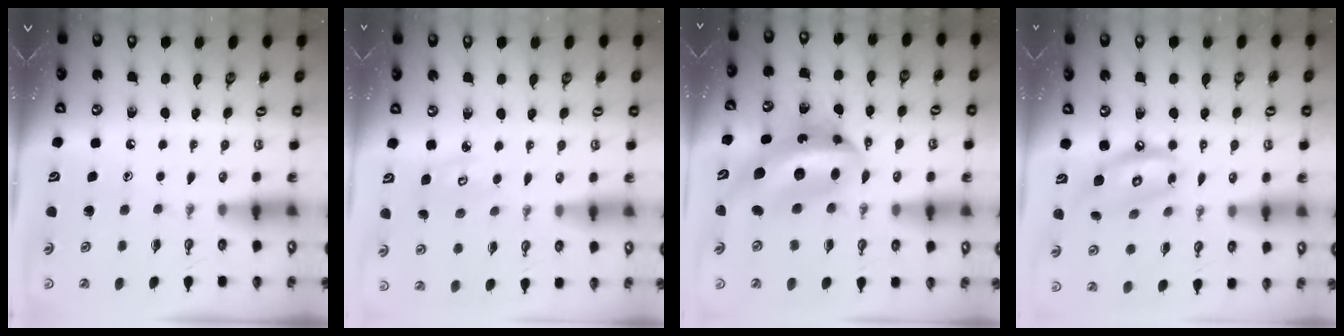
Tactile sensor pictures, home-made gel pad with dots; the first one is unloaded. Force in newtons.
{"total": 4.9, "press": 4.9, "slide": 0.4}
{"total": 13.4, "press": 13.3, "slide": 1.3}
{"total": 10.7, "press": 10.6, "slide": 1.1}